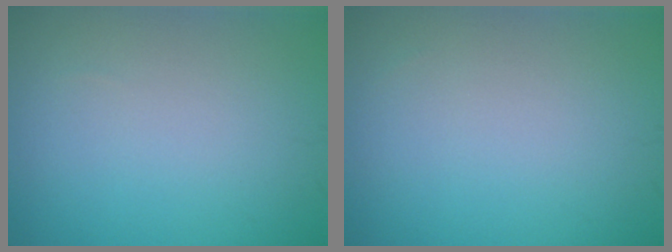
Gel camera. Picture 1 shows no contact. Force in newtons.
{"total": 0.0}